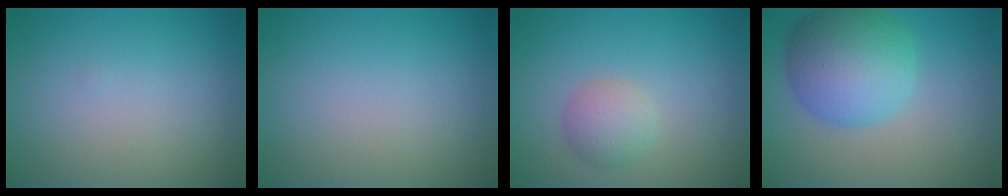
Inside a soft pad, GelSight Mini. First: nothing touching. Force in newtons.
{"total": 0.0}
{"total": 2.3, "press": 2.3, "slide": 0.0}
{"total": 7.9, "press": 7.9, "slide": 0.2}